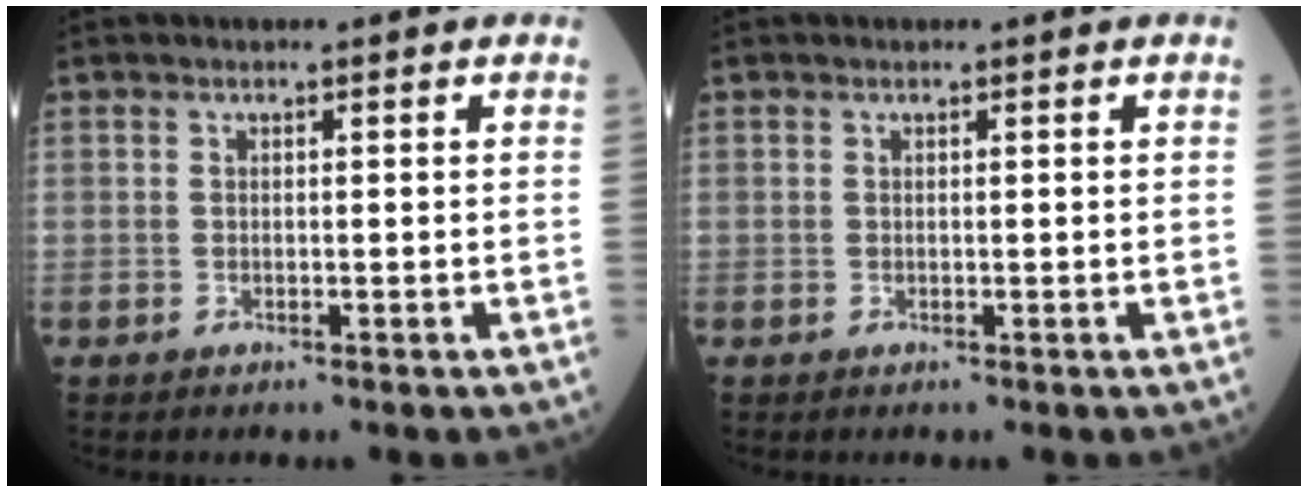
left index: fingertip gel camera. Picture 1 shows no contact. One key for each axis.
{"total": 0.0}